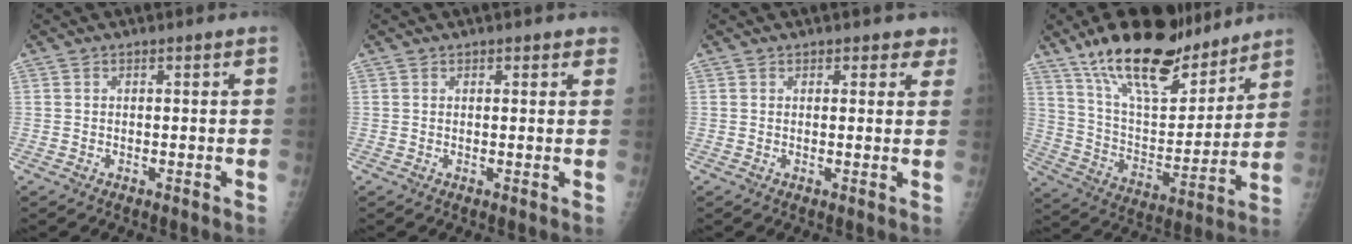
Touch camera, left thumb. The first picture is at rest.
{"total": 1.5, "force": [1.2, 0.8, 0.4], "torque": [0.014, -0.005, 0.008]}
{"total": 2.9, "force": [2.2, 1.8, 0.6], "torque": [0.030, -0.009, 0.016]}
{"total": 22.4, "force": [16.3, 8.5, 12.9], "torque": [-0.172, -0.076, 0.279]}